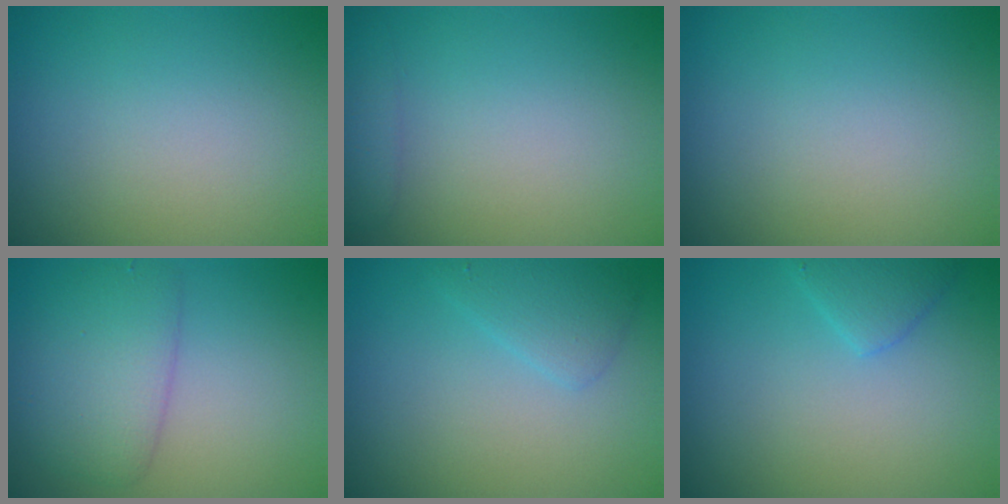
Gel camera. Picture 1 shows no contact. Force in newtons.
{"total": 1.5, "press": 1.5, "slide": 0.1}
{"total": 0.0}
{"total": 4.3, "press": 4.3, "slide": 0.0}
{"total": 2.1, "press": 2.1, "slide": 0.0}
{"total": 2.1, "press": 2.1, "slide": 0.1}